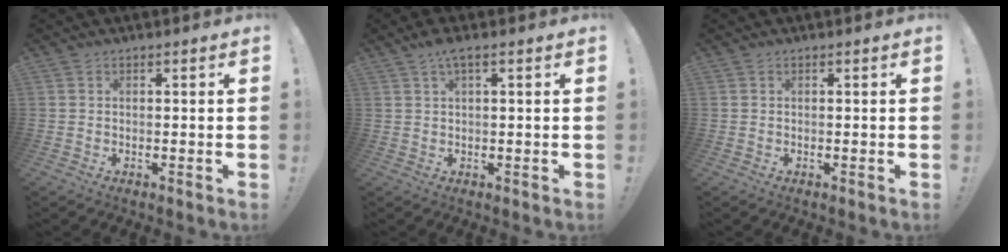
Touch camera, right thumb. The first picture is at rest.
{"total": 3.6, "force": [1.7, 0.8, 3.0], "torque": [-0.047, -0.004, 0.025]}
{"total": 0.0}